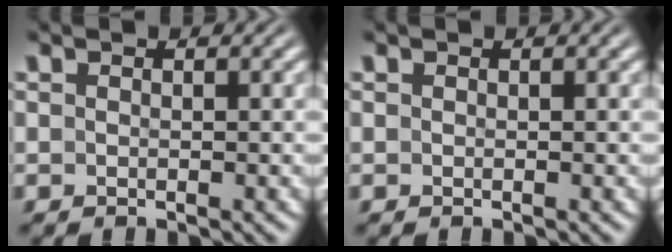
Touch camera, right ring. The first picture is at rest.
{"total": 0.0}